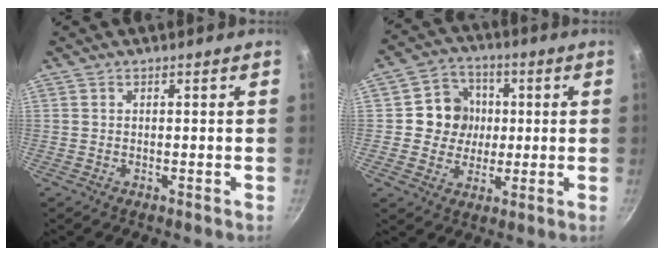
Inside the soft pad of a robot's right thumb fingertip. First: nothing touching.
{"total": 9.6, "force": [0.9, 9.0, 3.3], "torque": [-0.010, 0.009, 0.003]}